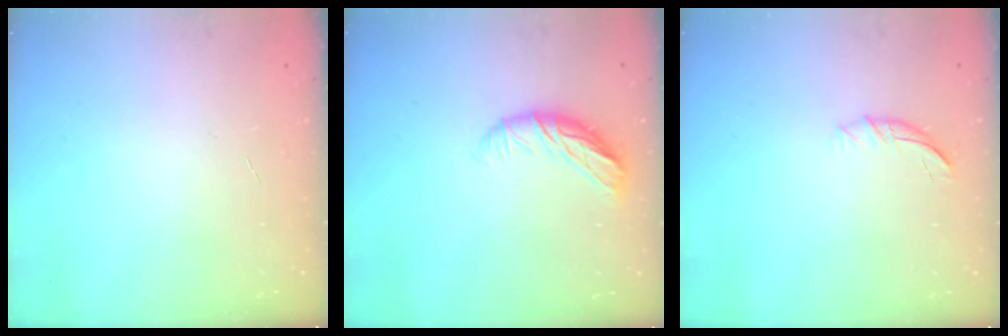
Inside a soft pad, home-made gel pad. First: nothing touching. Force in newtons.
{"total": 10.2, "press": 10.1, "slide": 1.1}
{"total": 7.2, "press": 7.1, "slide": 1.4}